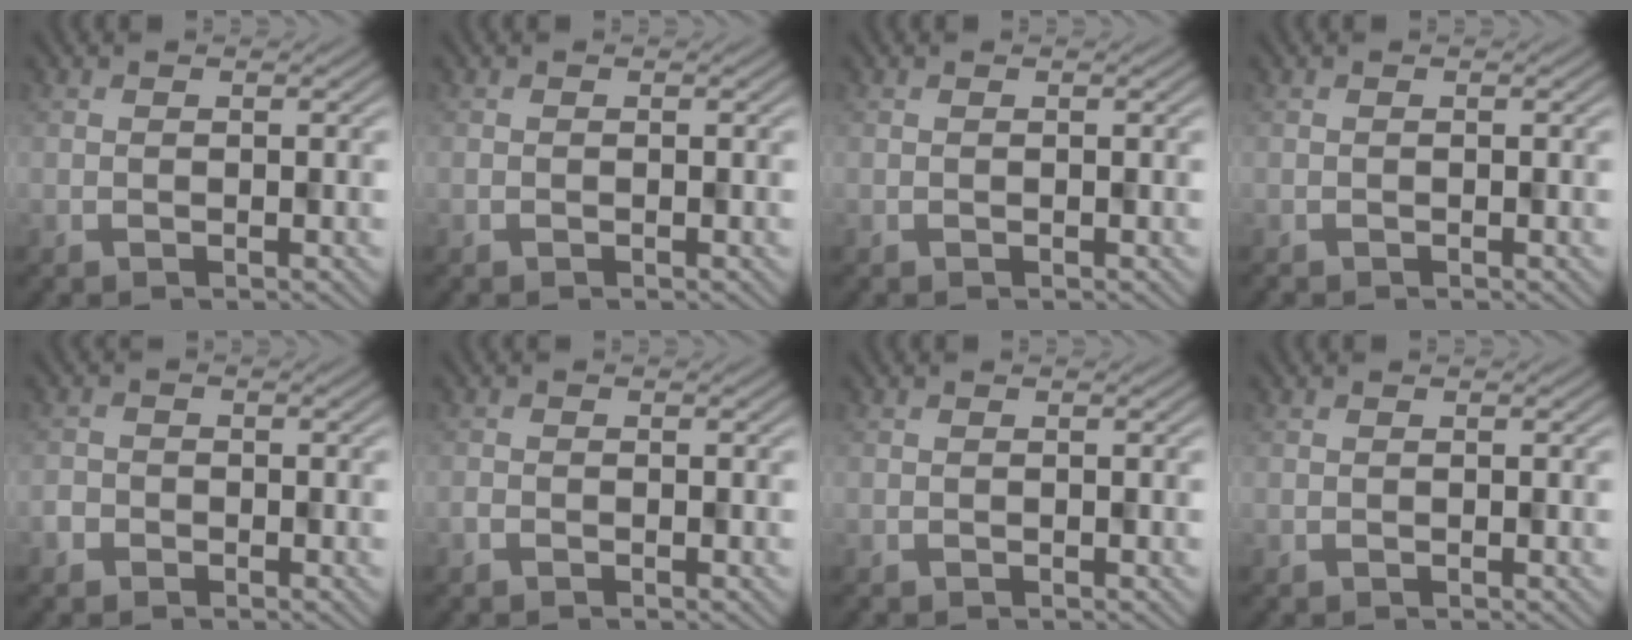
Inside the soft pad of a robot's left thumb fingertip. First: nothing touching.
{"total": 0.0}
{"total": 0.0}
{"total": 0.5, "force": [-0.5, 0.1, -0.1], "torque": [0.001, 0.000, -0.008]}
{"total": 1.3, "force": [-0.9, 0.8, -0.4], "torque": [0.011, -0.001, -0.020]}
{"total": 0.7, "force": [-0.7, 0.1, -0.1], "torque": [0.001, -0.003, -0.012]}
{"total": 0.0}
{"total": 0.0}